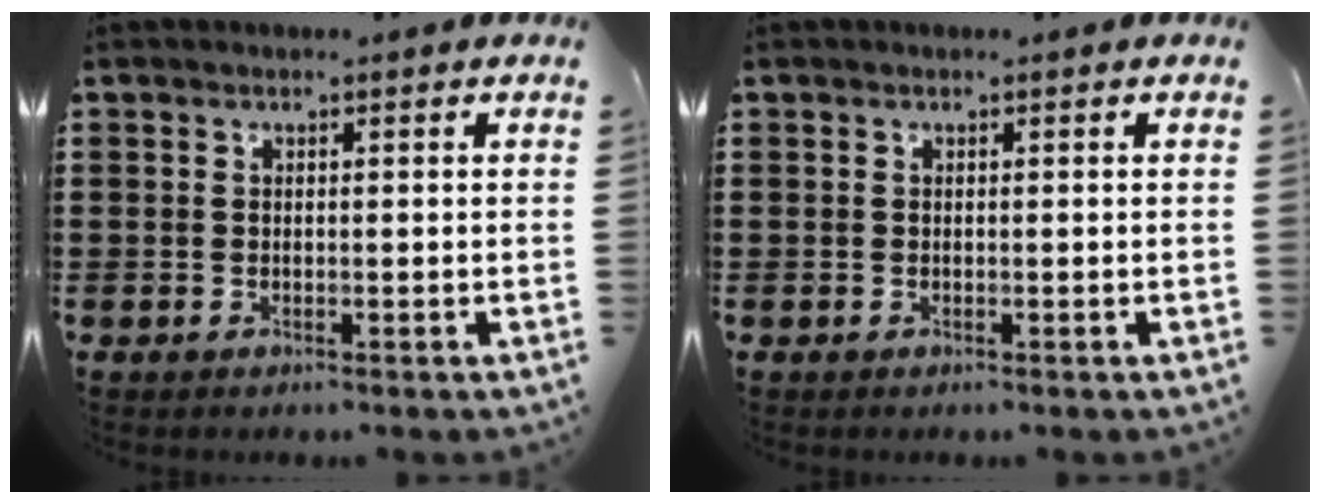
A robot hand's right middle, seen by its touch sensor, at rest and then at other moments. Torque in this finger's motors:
{"motor_torque": [0.02, -0.02, 0.02, -0.01]}